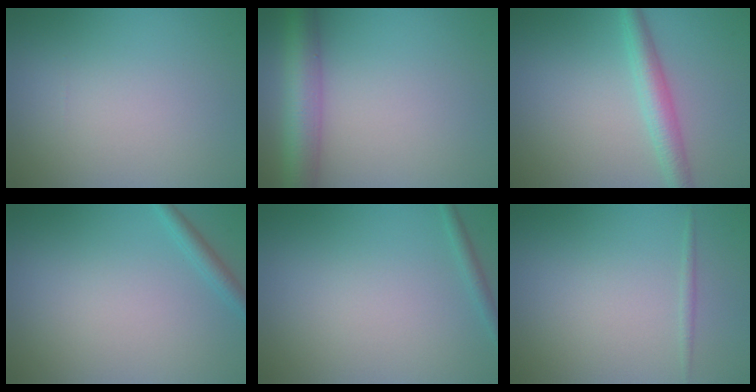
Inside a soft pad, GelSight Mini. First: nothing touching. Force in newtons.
{"total": 5.2, "press": 5.2, "slide": 0.1}
{"total": 3.1, "press": 3.1, "slide": 0.0}
{"total": 1.4, "press": 1.4, "slide": 0.1}
{"total": 1.0, "press": 1.0, "slide": 0.0}
{"total": 0.6, "press": 0.6, "slide": 0.0}